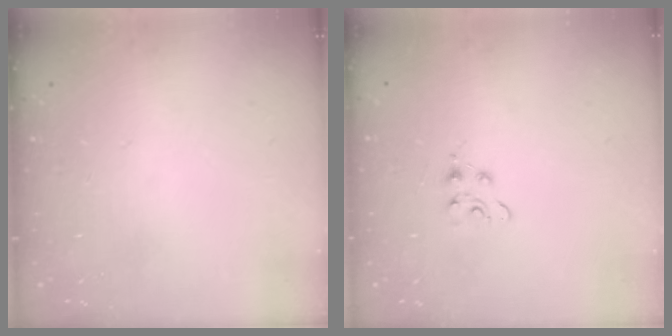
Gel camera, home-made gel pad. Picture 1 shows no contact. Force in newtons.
{"total": 4.0, "press": 3.9, "slide": 0.5}